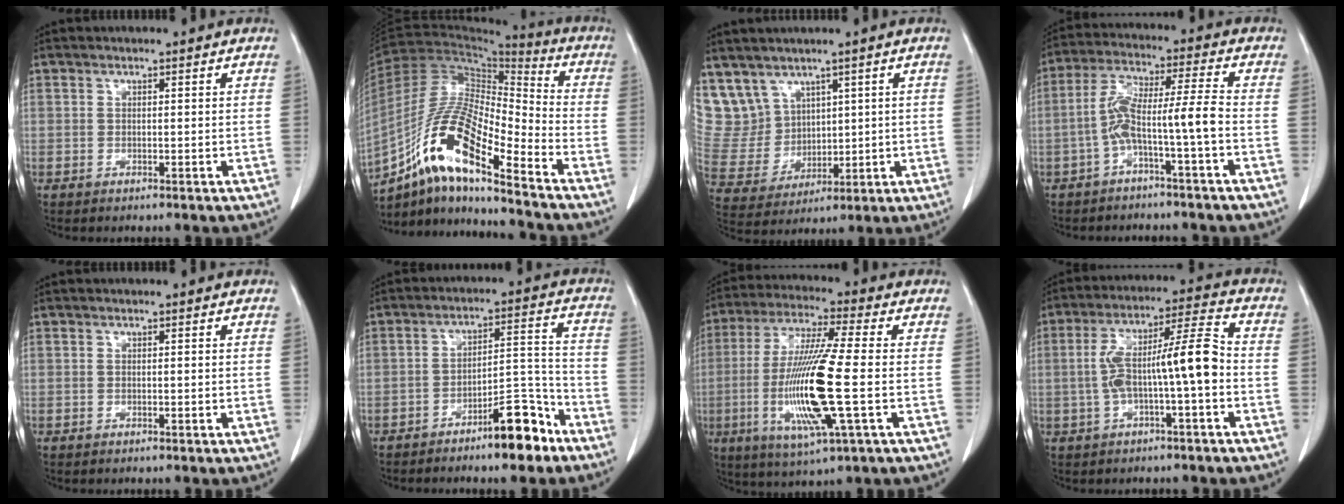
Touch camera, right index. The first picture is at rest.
{"total": 16.8, "force": [-10.4, 2.8, 12.9], "torque": [-0.249, 0.001, -0.187]}
{"total": 11.2, "force": [6.7, 8.7, 2.0], "torque": [-0.068, 0.042, 0.166]}
{"total": 8.1, "force": [-2.8, -0.6, 7.6], "torque": [-0.145, 0.030, -0.051]}
{"total": 0.0}
{"total": 9.3, "force": [-6.6, 2.1, 6.3], "torque": [-0.090, 0.021, -0.102]}
{"total": 16.3, "force": [-3.0, 0.6, 16.0], "torque": [-0.330, -0.016, -0.059]}
{"total": 10.9, "force": [-1.6, 1.0, 10.8], "torque": [-0.194, 0.035, -0.029]}